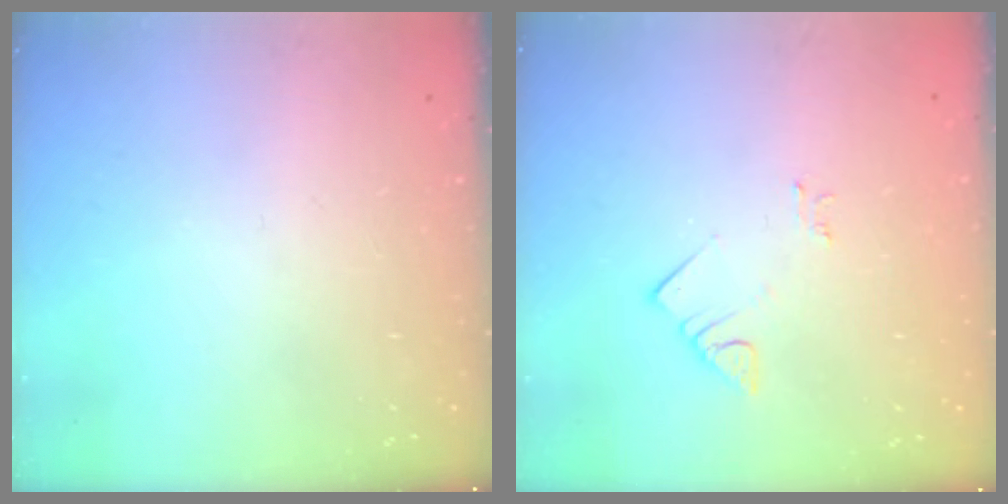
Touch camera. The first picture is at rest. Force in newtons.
{"total": 2.7, "press": 2.7, "slide": 0.2}